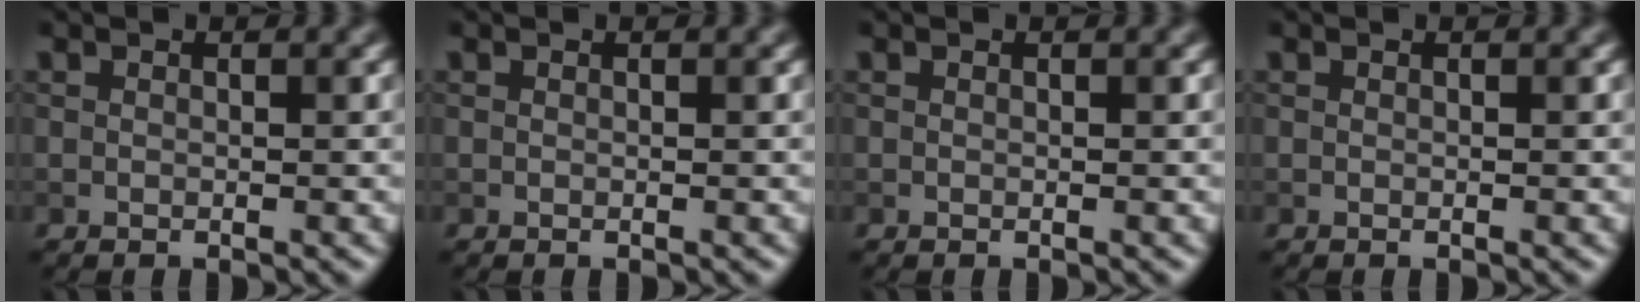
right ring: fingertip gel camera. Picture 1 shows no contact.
{"total": 0.0}
{"total": 0.0}
{"total": 0.0}